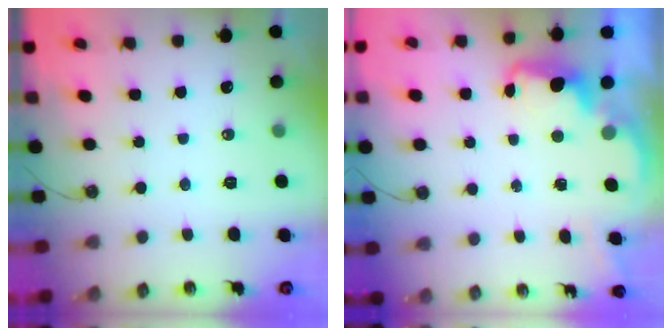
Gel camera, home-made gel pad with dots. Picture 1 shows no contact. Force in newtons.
{"total": 2.5, "press": 2.4, "slide": 0.5}